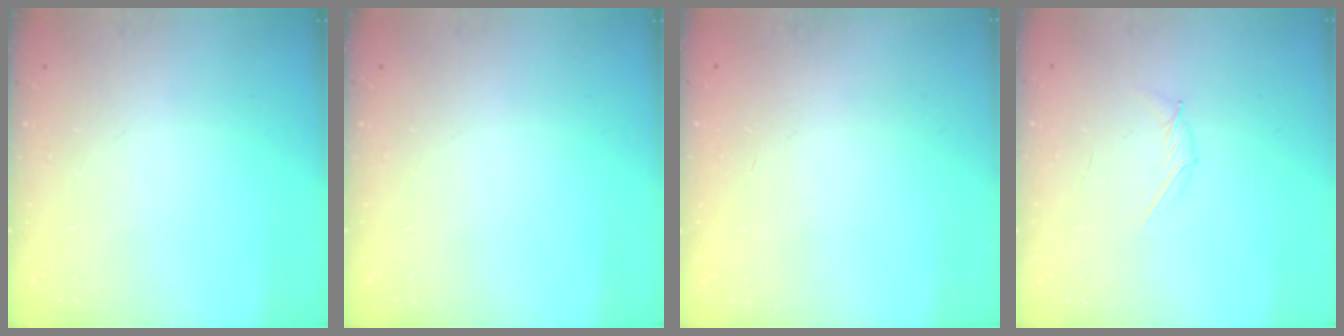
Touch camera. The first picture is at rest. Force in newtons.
{"total": 0.0}
{"total": 0.6, "press": 0.6, "slide": 0.2}
{"total": 3.3, "press": 3.2, "slide": 0.8}